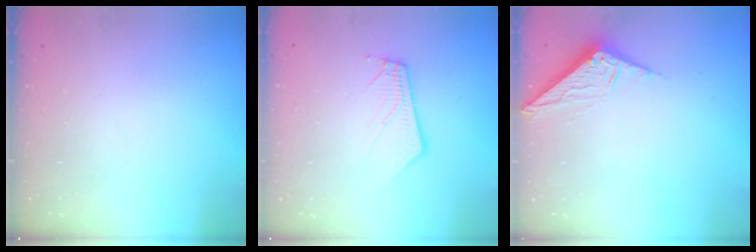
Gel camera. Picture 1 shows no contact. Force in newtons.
{"total": 5.5, "press": 5.5, "slide": 0.4}
{"total": 8.3, "press": 8.3, "slide": 0.5}